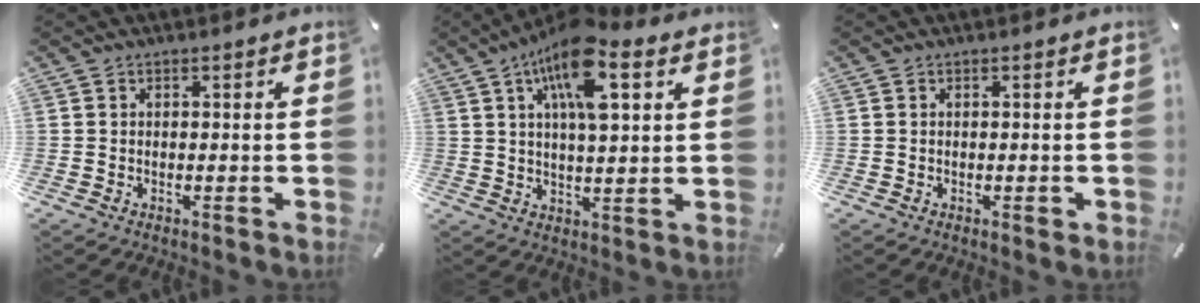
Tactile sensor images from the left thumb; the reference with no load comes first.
{"total": 13.9, "force": [7.0, 5.4, 10.8], "torque": [-0.184, -0.012, 0.119]}
{"total": 1.0, "force": [-0.3, 0.3, 0.9], "torque": [-0.015, -0.002, -0.005]}